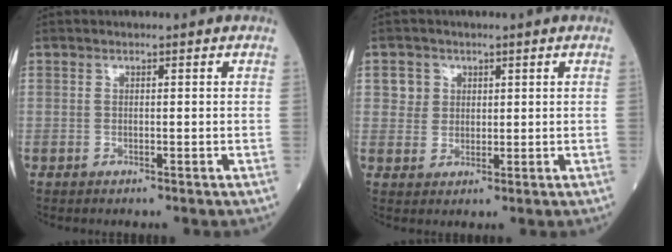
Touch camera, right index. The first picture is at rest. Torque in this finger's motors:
{"motor_torque": [-0.09, 0.00, -0.04, 0.00]}